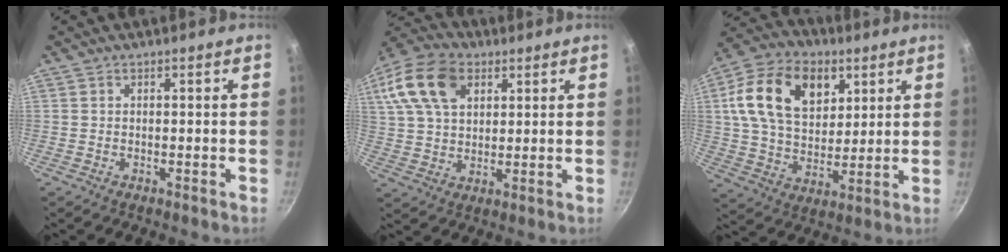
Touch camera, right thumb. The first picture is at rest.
{"total": 16.6, "force": [6.5, 11.0, 10.7], "torque": [-0.197, 0.011, 0.112]}
{"total": 19.4, "force": [6.8, 13.0, 12.7], "torque": [-0.203, -0.009, 0.110]}